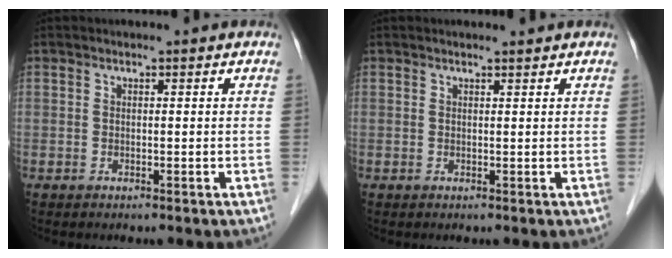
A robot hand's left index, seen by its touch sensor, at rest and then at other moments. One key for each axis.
{"total": 1.0, "fx": 0.9, "fy": -0.1, "fz": 0.3, "tx": -0.007, "ty": 0.001, "tz": 0.017}